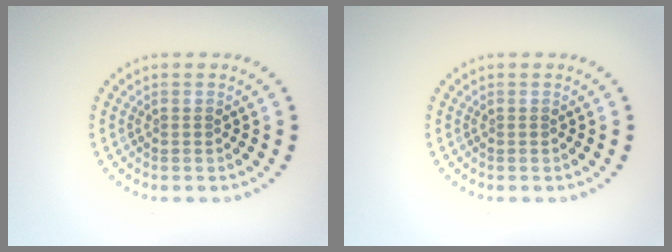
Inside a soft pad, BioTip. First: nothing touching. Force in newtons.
{"total": 0.0}